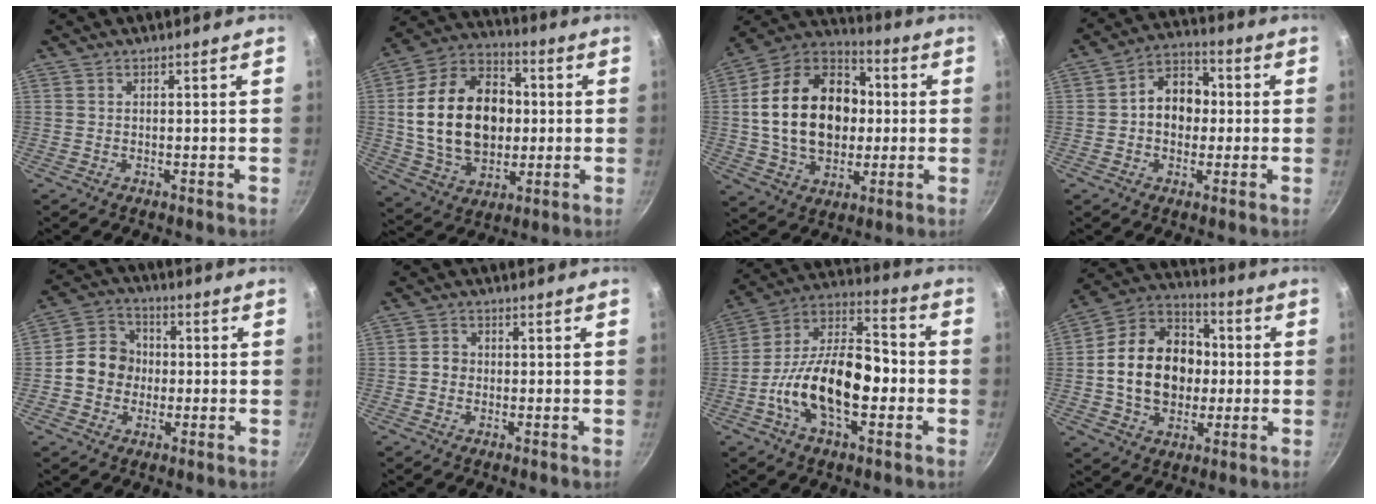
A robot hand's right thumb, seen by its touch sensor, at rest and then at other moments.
{"total": 22.3, "force": [0.8, 15.9, 15.7], "torque": [-0.242, 0.023, 0.019]}
{"total": 23.1, "force": [0.9, 16.8, 15.8], "torque": [-0.245, 0.034, 0.015]}
{"total": 10.2, "force": [0.2, 7.9, 6.4], "torque": [-0.056, 0.026, -0.009]}
{"total": 9.3, "force": [-0.8, 8.2, 4.4], "torque": [-0.043, 0.022, -0.033]}
{"total": 2.2, "force": [-0.4, 1.9, 0.9], "torque": [-0.005, 0.010, -0.010]}
{"total": 19.9, "force": [-4.4, 10.4, 16.4], "torque": [-0.261, 0.044, -0.095]}
{"total": 19.0, "force": [-0.6, 14.8, 11.9], "torque": [-0.169, 0.035, -0.016]}